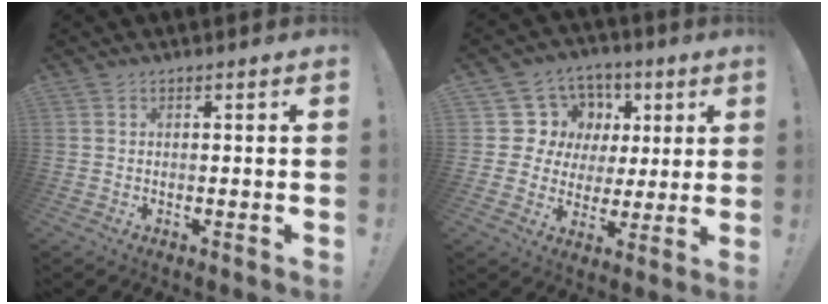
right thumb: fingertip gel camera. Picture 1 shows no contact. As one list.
[{"total": 11.5, "force": [3.3, 10.7, 2.6], "torque": [-0.028, -0.023, 0.083]}]